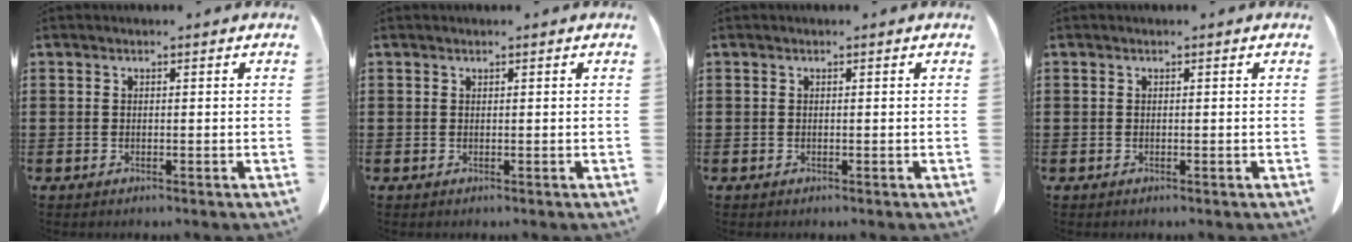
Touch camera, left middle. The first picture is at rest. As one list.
[{"total": 0.0}, {"total": 0.0}, {"total": 0.0}]